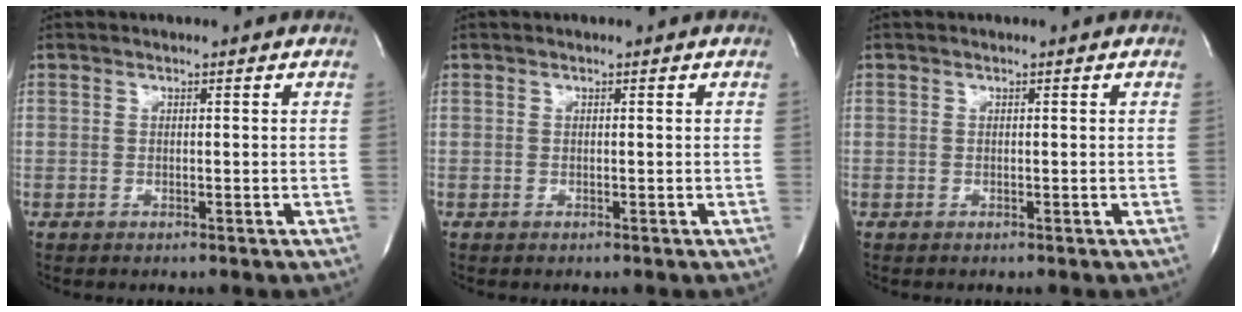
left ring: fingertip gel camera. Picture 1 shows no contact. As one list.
[{"total": 0.0}, {"total": 0.0}]